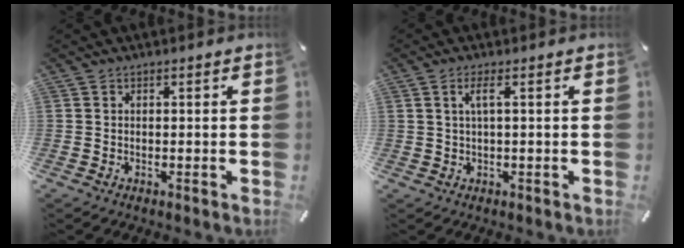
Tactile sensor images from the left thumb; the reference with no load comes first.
{"total": 3.0, "force": [0.8, 0.5, 2.8], "torque": [-0.056, 0.003, 0.012]}